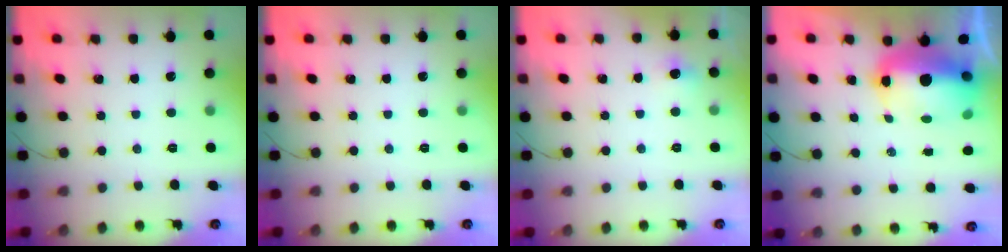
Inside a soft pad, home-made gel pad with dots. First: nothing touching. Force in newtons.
{"total": 0.0}
{"total": 4.5, "press": 4.1, "slide": 1.8}
{"total": 19.3, "press": 15.5, "slide": 11.4}